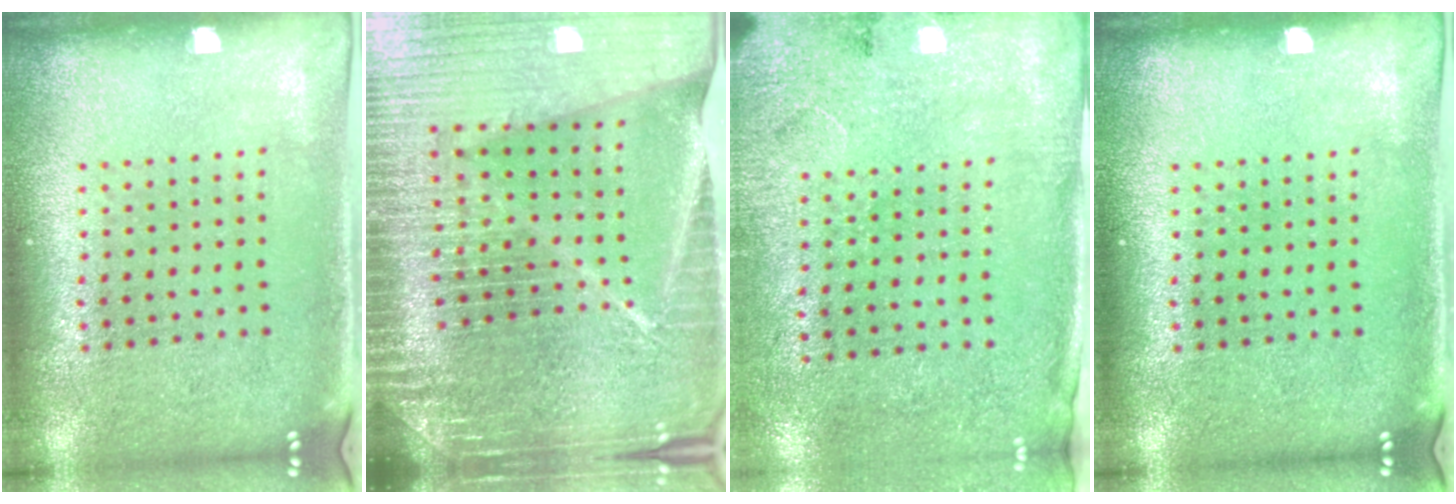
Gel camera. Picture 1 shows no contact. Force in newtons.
{"total": 6.9, "press": 5.9, "slide": 3.6}
{"total": 2.7, "press": 2.2, "slide": 1.6}
{"total": 0.0}